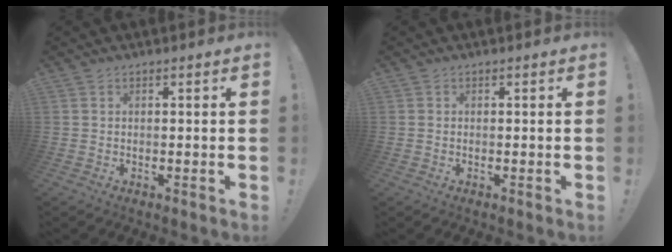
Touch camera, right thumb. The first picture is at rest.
{"total": 0.0}